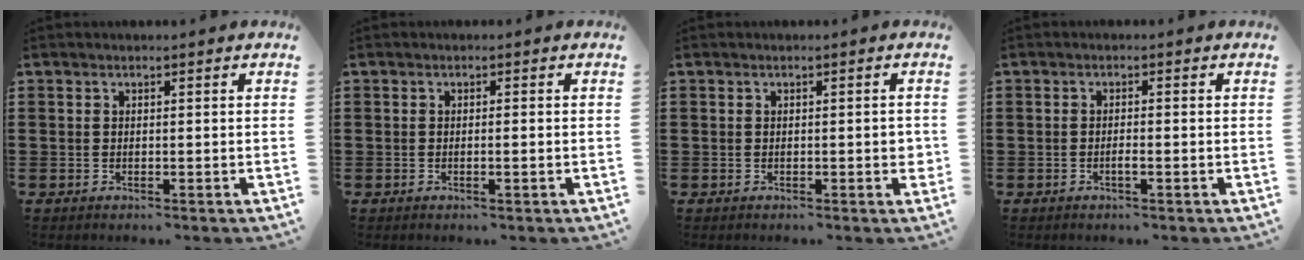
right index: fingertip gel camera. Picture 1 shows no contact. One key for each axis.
{"total": 0.8, "fx": -0.3, "fy": 0.0, "fz": 0.7, "tx": -0.012, "ty": -0.005, "tz": -0.004}
{"total": 1.3, "fx": -0.2, "fy": 0.3, "fz": 1.2, "tx": -0.021, "ty": -0.002, "tz": -0.002}
{"total": 1.3, "fx": -0.6, "fy": 0.0, "fz": 1.2, "tx": -0.020, "ty": -0.002, "tz": -0.011}